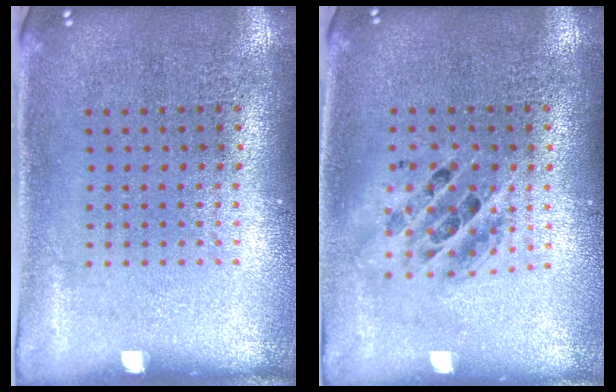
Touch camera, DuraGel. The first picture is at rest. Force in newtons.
{"total": 1.5, "press": 1.3, "slide": 0.7}